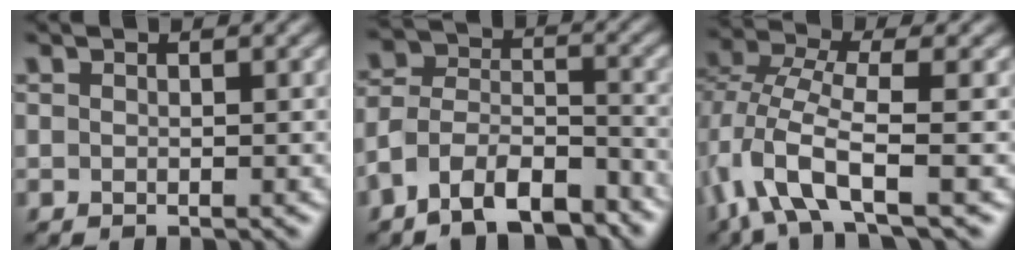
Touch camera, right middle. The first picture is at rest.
{"total": 8.9, "force": [-6.5, 4.1, 4.5], "torque": [-0.081, 0.003, -0.126]}
{"total": 6.7, "force": [-3.2, 2.6, 5.3], "torque": [-0.117, 0.008, -0.071]}